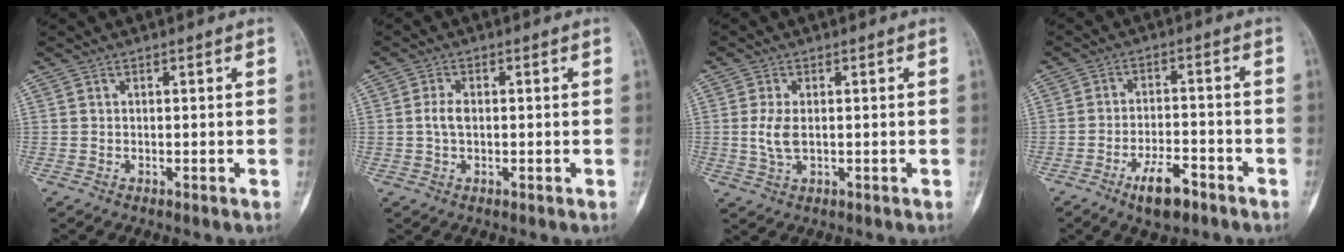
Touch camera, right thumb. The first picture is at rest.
{"total": 2.6, "force": [0.0, 1.5, 2.1], "torque": [-0.043, 0.005, -0.004]}
{"total": 4.0, "force": [0.0, 2.1, 3.4], "torque": [-0.079, -0.004, 0.002]}
{"total": 7.3, "force": [-4.6, 2.8, 4.9], "torque": [-0.078, 0.025, -0.074]}